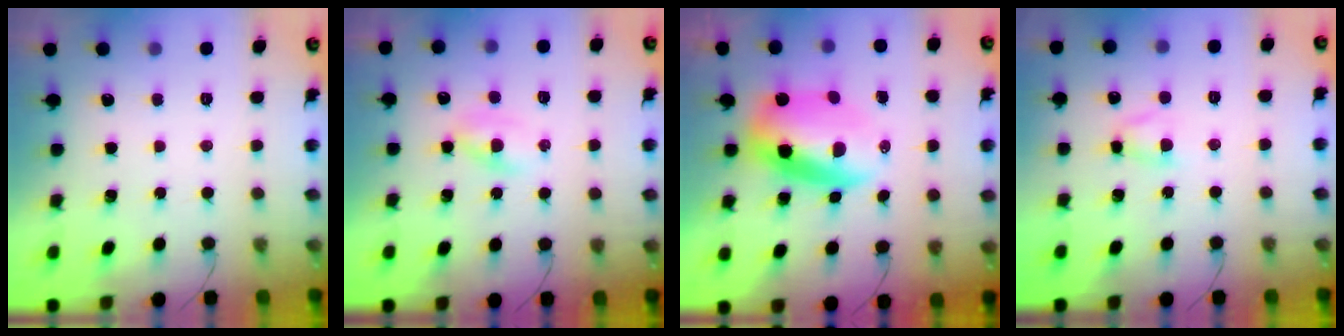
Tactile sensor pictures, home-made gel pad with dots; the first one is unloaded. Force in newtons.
{"total": 3.6, "press": 3.4, "slide": 1.0}
{"total": 9.6, "press": 9.3, "slide": 2.4}
{"total": 3.7, "press": 3.6, "slide": 0.7}